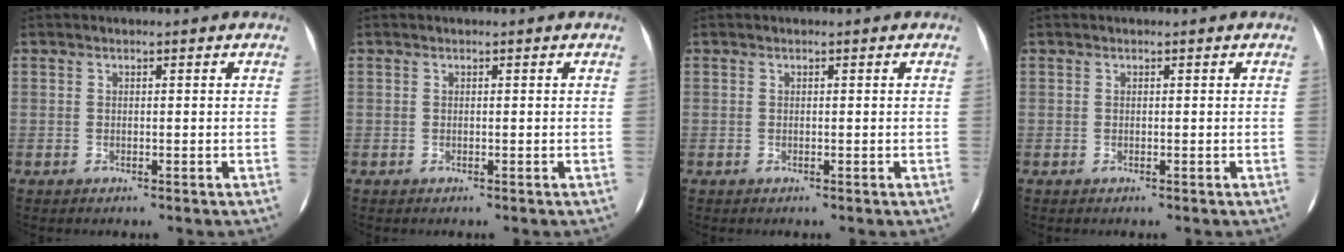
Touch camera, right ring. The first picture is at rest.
{"total": 0.0}
{"total": 0.0}
{"total": 0.0}